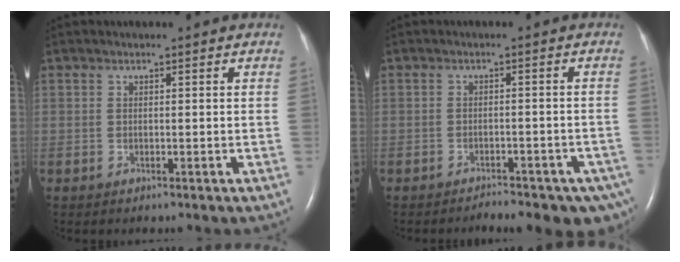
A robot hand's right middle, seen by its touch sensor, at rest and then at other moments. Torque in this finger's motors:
{"motor_torque": [0.03, -0.02, 0.08, 0.04]}